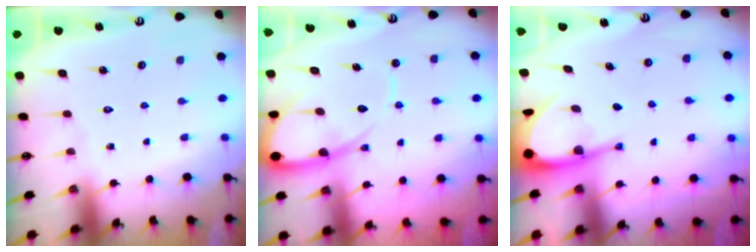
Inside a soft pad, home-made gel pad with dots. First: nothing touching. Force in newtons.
{"total": 11.6, "press": 11.6, "slide": 1.1}
{"total": 5.9, "press": 5.8, "slide": 0.8}